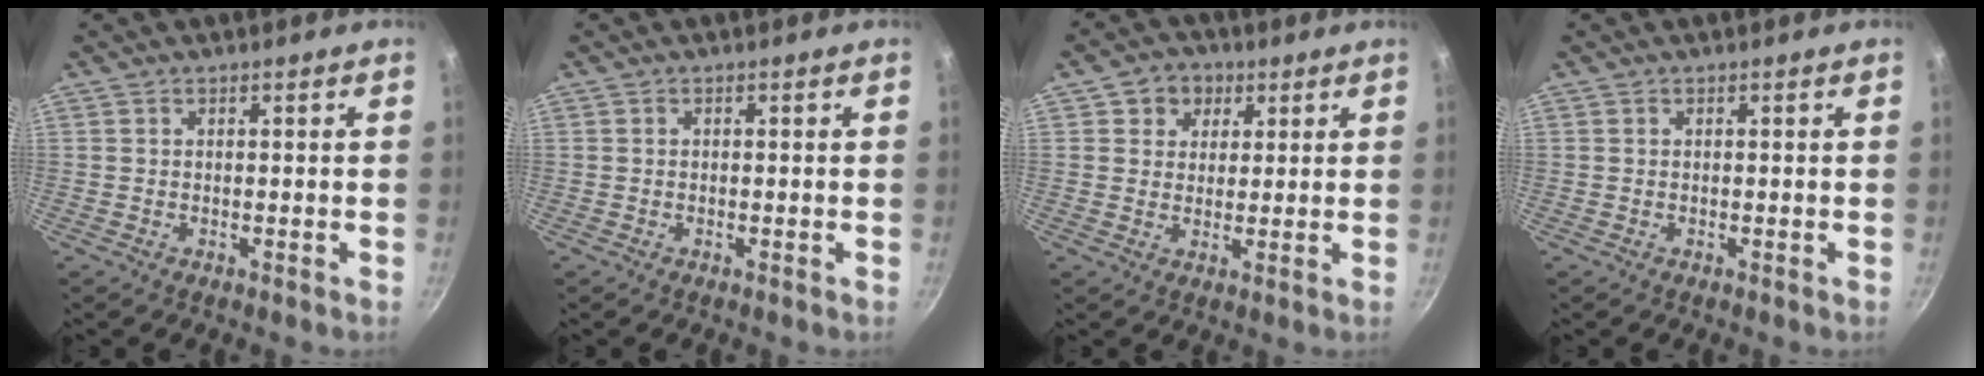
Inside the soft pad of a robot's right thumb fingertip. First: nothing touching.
{"total": 0.0}
{"total": 5.8, "force": [2.4, 5.0, 1.8], "torque": [0.008, -0.002, 0.028]}
{"total": 0.0}